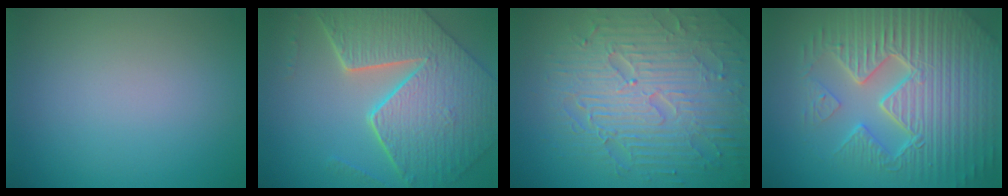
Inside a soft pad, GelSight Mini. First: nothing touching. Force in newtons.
{"total": 9.6, "press": 7.1, "slide": 6.5}
{"total": 8.9, "press": 6.3, "slide": 6.3}
{"total": 10.5, "press": 7.0, "slide": 7.8}